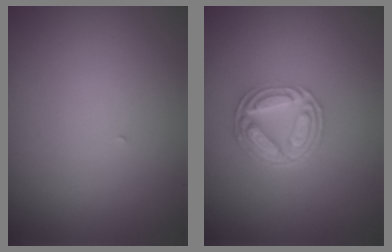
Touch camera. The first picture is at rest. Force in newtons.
{"total": 5.0, "press": 3.7, "slide": 3.3}